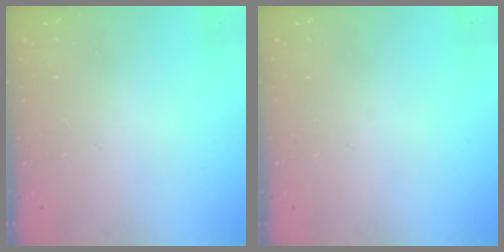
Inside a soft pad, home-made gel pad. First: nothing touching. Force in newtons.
{"total": 0.0}